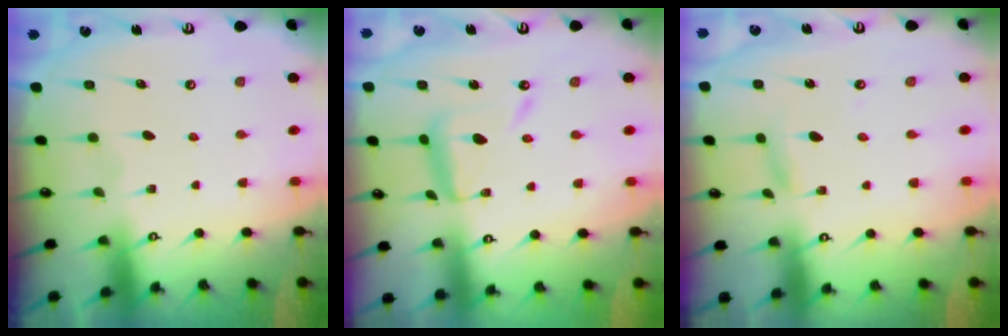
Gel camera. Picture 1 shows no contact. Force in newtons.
{"total": 12.2, "press": 12.1, "slide": 1.2}
{"total": 1.6, "press": 1.5, "slide": 0.1}